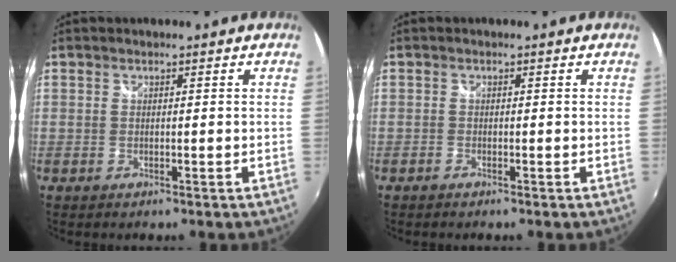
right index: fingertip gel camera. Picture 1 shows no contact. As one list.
[{"total": 0.6, "force": [-0.5, 0.2, 0.1], "torque": [-0.004, -0.003, -0.013]}]